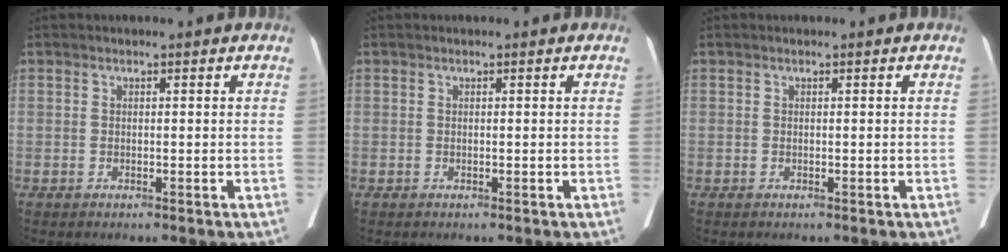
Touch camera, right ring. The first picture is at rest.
{"total": 0.0}
{"total": 0.0}